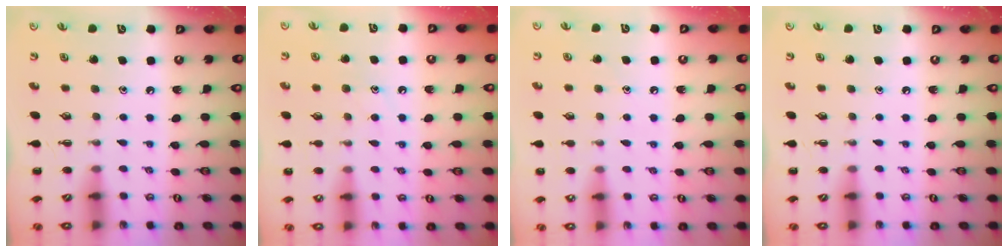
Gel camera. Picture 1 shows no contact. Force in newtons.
{"total": 7.4, "press": 7.3, "slide": 1.3}
{"total": 5.4, "press": 5.2, "slide": 1.6}
{"total": 0.0}